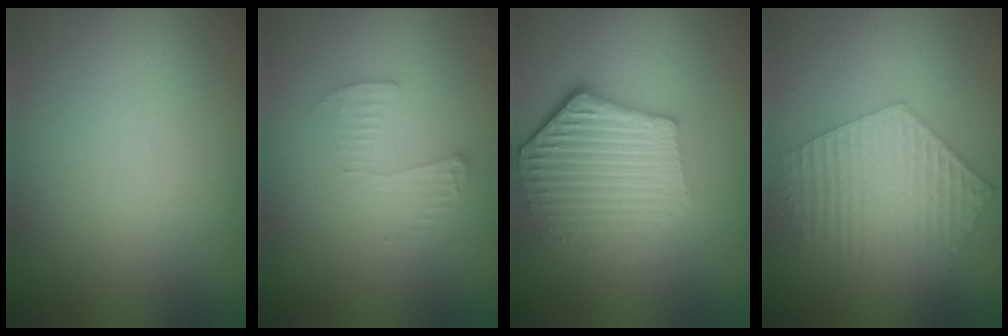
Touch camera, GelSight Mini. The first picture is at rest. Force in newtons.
{"total": 1.6, "press": 1.6, "slide": 0.1}
{"total": 5.9, "press": 4.4, "slide": 3.9}
{"total": 5.8, "press": 4.4, "slide": 3.9}